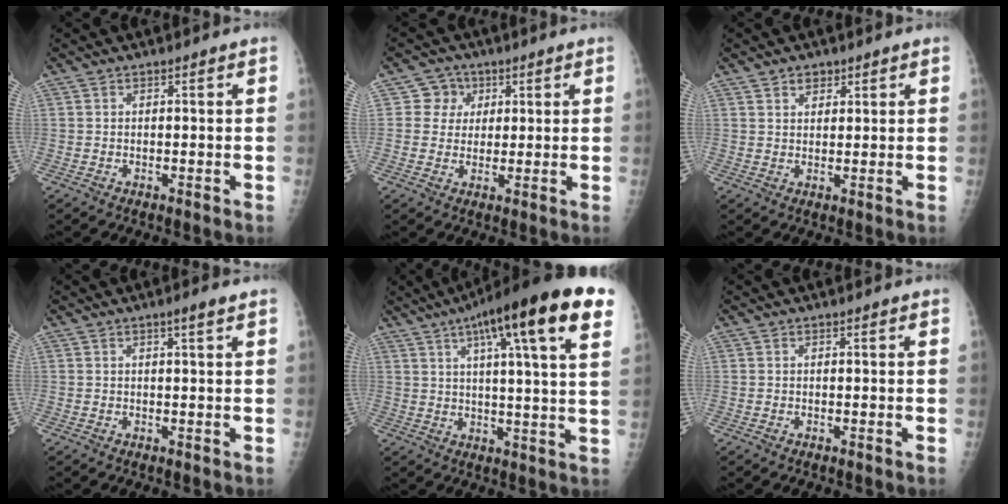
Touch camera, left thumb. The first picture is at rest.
{"total": 5.0, "force": [1.6, 4.8, 0.5], "torque": [0.023, 0.002, 0.019]}
{"total": 2.6, "force": [1.8, 1.8, 0.8], "torque": [0.003, -0.011, 0.028]}
{"total": 1.8, "force": [1.1, 0.0, 1.4], "torque": [-0.023, -0.005, 0.018]}
{"total": 21.4, "force": [10.8, 3.4, 18.1], "torque": [-0.264, -0.004, 0.145]}
{"total": 0.0}